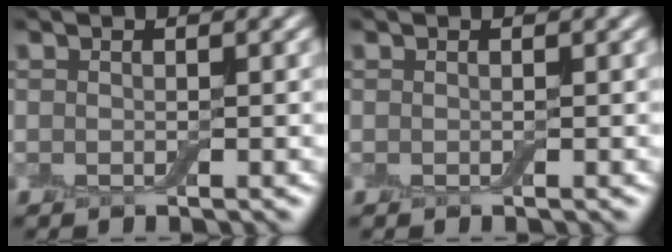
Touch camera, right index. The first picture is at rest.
{"total": 0.0}